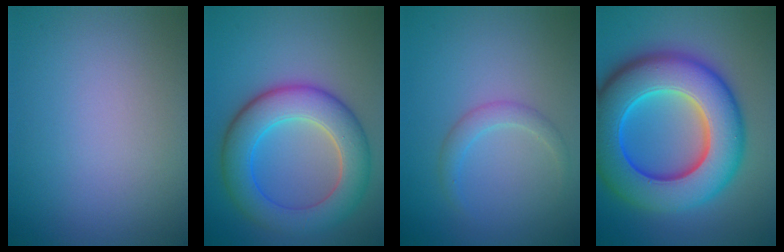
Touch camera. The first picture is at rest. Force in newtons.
{"total": 8.0, "press": 8.0, "slide": 0.3}
{"total": 1.7, "press": 1.7, "slide": 0.2}
{"total": 13.6, "press": 13.6, "slide": 0.0}